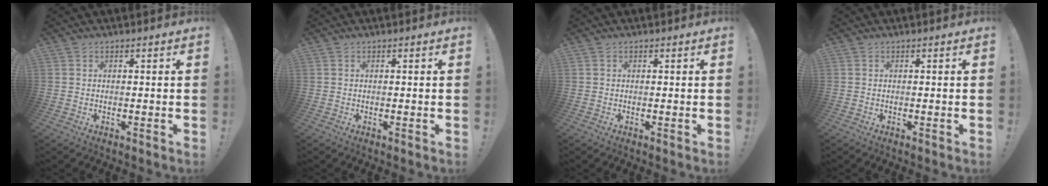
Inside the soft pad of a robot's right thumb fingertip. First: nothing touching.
{"total": 0.0}
{"total": 0.0}
{"total": 0.0}